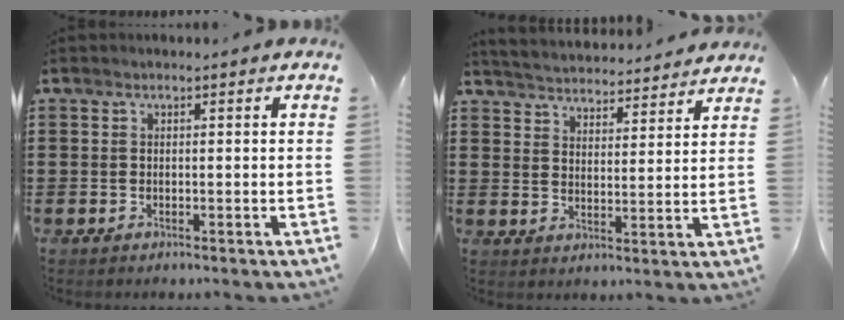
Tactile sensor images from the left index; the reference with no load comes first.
{"total": 4.2, "force": [4.2, -0.3, -0.3], "torque": [-0.015, -0.032, 0.070]}